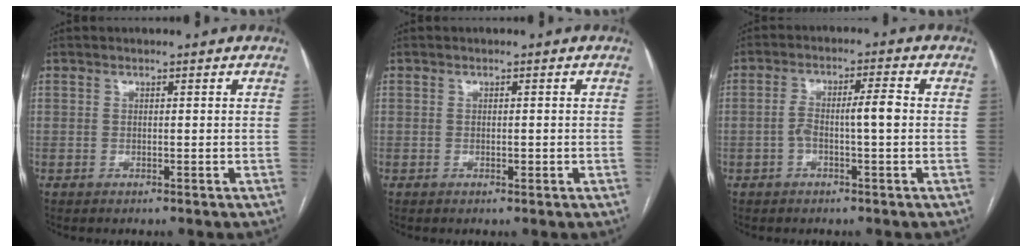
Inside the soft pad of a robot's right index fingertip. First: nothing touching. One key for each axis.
{"total": 0.8, "fx": -0.2, "fy": 0.3, "fz": 0.7, "tx": -0.012, "ty": -0.001, "tz": -0.002}
{"total": 5.2, "fx": -0.7, "fy": 0.7, "fz": 5.1, "tx": -0.096, "ty": 0.020, "tz": -0.011}